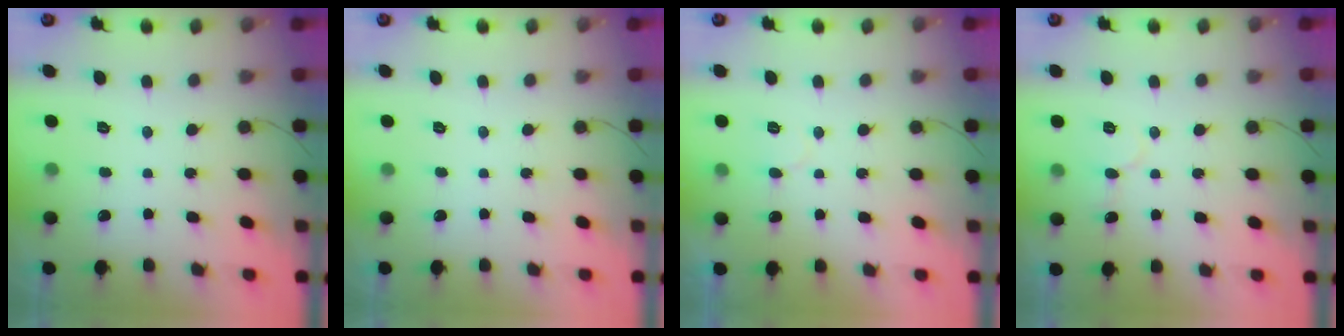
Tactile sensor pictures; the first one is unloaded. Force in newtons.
{"total": 0.0}
{"total": 4.8, "press": 4.8, "slide": 0.4}
{"total": 6.5, "press": 6.5, "slide": 0.4}